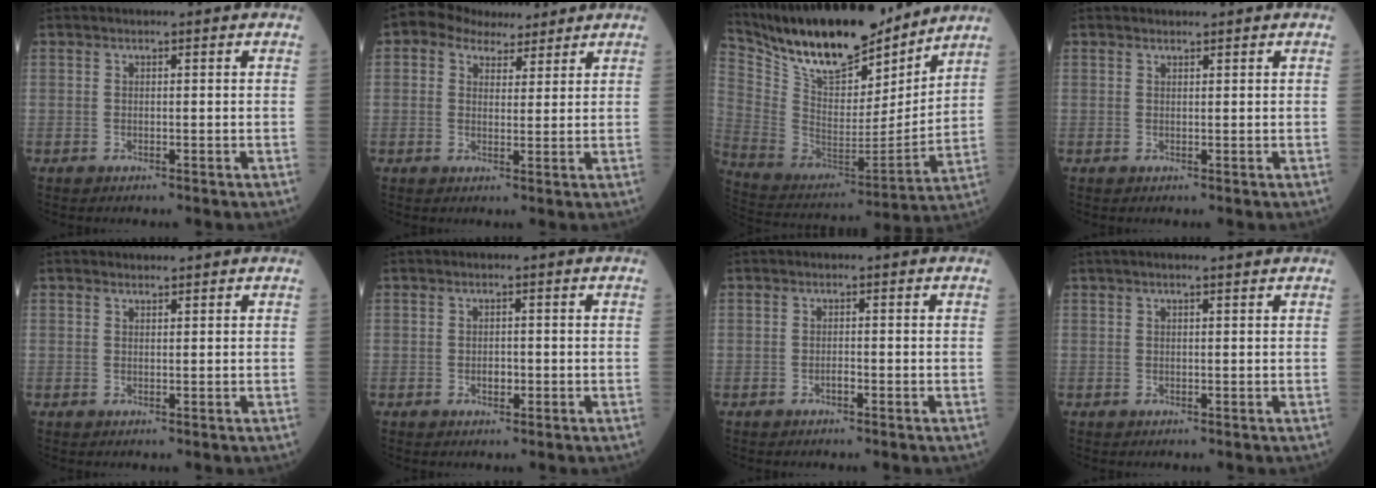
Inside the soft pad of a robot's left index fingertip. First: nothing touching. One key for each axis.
{"total": 6.0, "fx": 4.5, "fy": 3.4, "fz": 2.0, "tx": -0.036, "ty": 0.026, "tz": 0.076}
{"total": 21.3, "fx": 18.5, "fy": 5.8, "fz": 9.0, "tx": -0.182, "ty": -0.007, "tz": 0.323}
{"total": 0.5, "fx": 0.5, "fy": 0.1, "fz": 0.0, "tx": -0.008, "ty": 0.000, "tz": 0.009}
{"total": 0.8, "fx": 0.8, "fy": 0.2, "fz": 0.0, "tx": -0.009, "ty": 0.000, "tz": 0.014}
{"total": 1.4, "fx": -0.4, "fy": 0.9, "fz": 1.0, "tx": -0.017, "ty": 0.002, "tz": -0.004}
{"total": 0.6, "fx": -0.4, "fy": 0.2, "fz": 0.5, "tx": -0.008, "ty": 0.001, "tz": -0.008}
{"total": 2.2, "fx": 1.8, "fy": -0.1, "fz": 1.3, "tx": -0.018, "ty": 0.015, "tz": 0.027}